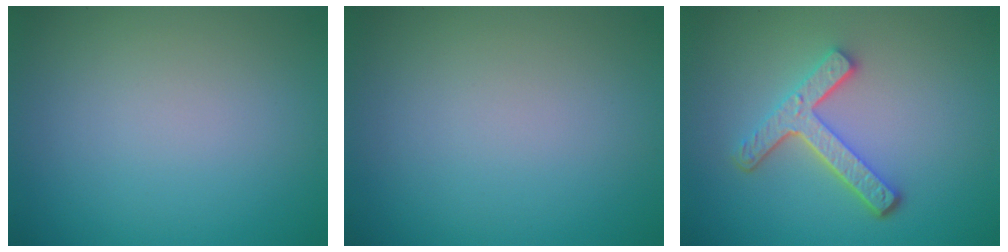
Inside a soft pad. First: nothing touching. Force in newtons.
{"total": 0.0}
{"total": 4.4, "press": 3.3, "slide": 2.9}